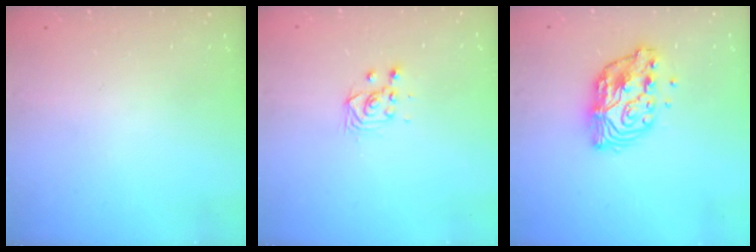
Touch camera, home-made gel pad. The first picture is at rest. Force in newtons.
{"total": 3.3, "press": 3.2, "slide": 0.7}
{"total": 11.0, "press": 10.9, "slide": 0.9}